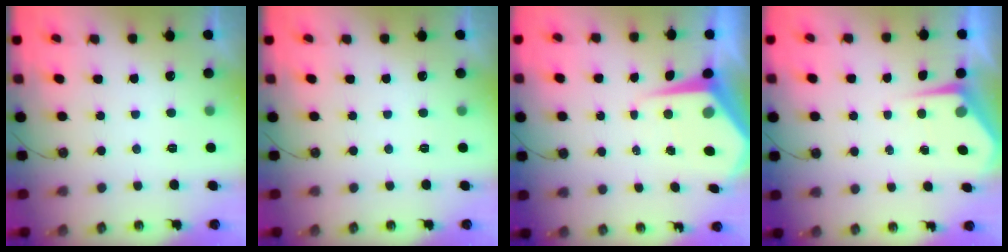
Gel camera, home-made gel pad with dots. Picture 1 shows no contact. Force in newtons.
{"total": 0.0}
{"total": 8.4, "press": 8.4, "slide": 0.8}
{"total": 4.0, "press": 4.0, "slide": 0.4}